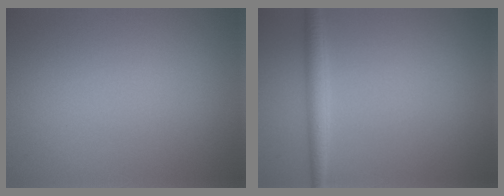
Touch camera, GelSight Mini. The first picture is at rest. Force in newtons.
{"total": 2.1, "press": 2.1, "slide": 0.0}